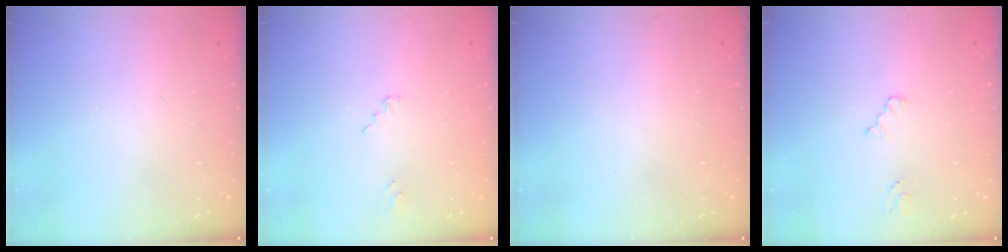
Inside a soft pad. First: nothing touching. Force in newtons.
{"total": 2.2, "press": 2.2, "slide": 0.2}
{"total": 0.0}
{"total": 2.5, "press": 2.5, "slide": 0.3}